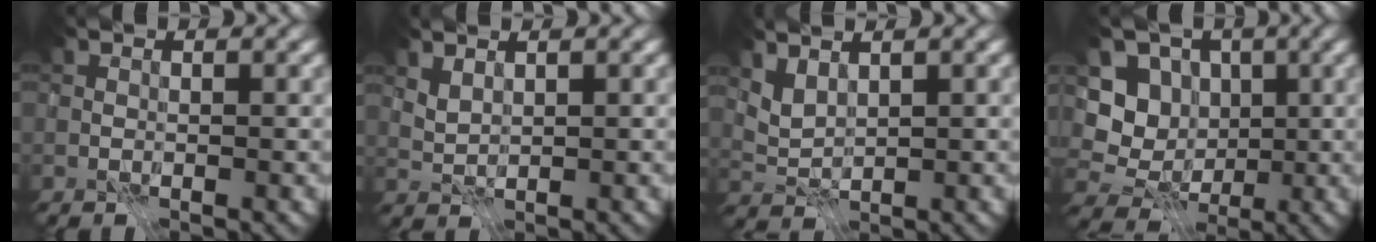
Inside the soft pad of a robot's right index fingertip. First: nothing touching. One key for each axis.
{"total": 1.2, "fx": 1.0, "fy": 0.3, "fz": 0.6, "tx": -0.017, "ty": -0.004, "tz": 0.023}
{"total": 1.7, "fx": 1.4, "fy": 0.5, "fz": 0.8, "tx": -0.026, "ty": -0.007, "tz": 0.033}
{"total": 6.3, "fx": -0.1, "fy": 5.5, "fz": 3.0, "tx": -0.049, "ty": -0.007, "tz": -0.017}